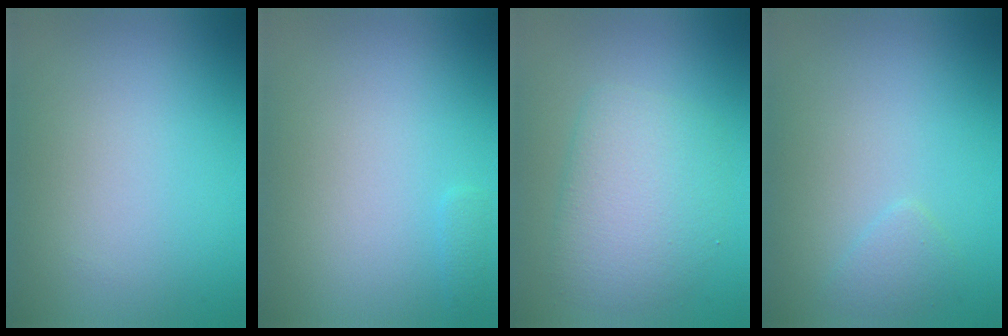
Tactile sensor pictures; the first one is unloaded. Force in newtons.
{"total": 0.5, "press": 0.5, "slide": 0.1}
{"total": 4.7, "press": 4.7, "slide": 0.1}
{"total": 1.2, "press": 1.2, "slide": 0.1}